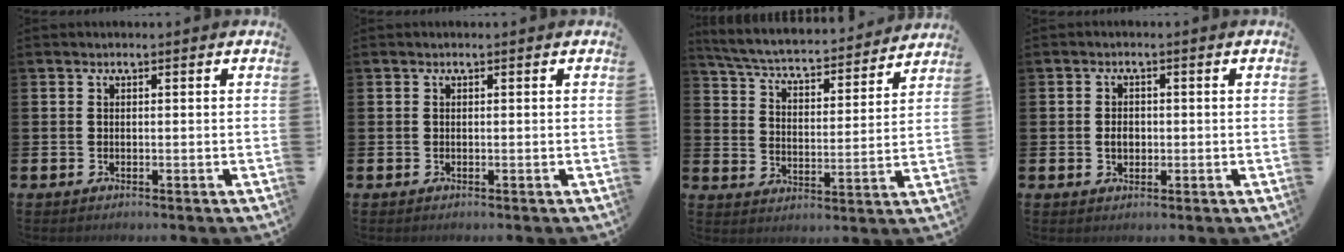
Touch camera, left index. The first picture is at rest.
{"total": 0.0}
{"total": 5.3, "force": [5.1, 0.7, 1.3], "torque": [-0.059, -0.045, 0.083]}
{"total": 2.1, "force": [-0.1, 1.6, 1.4], "torque": [-0.006, 0.000, -0.008]}